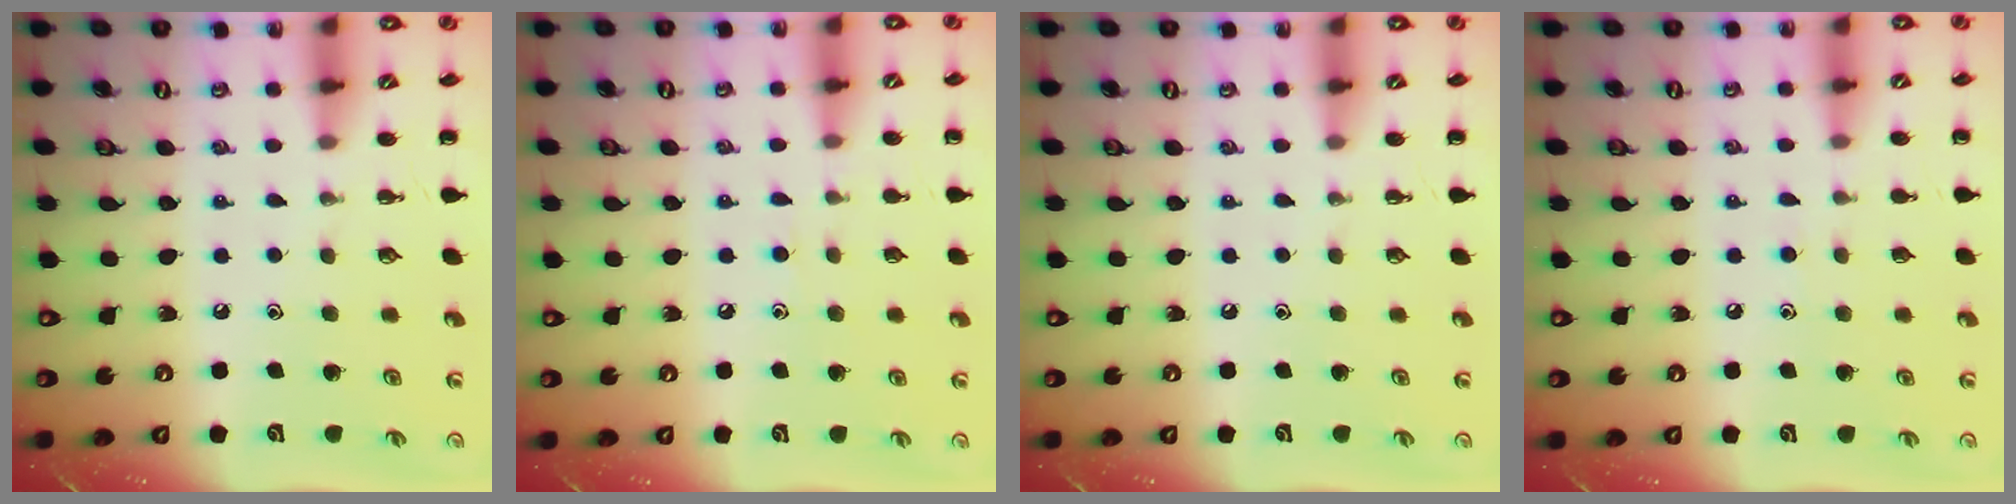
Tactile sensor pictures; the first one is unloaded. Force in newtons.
{"total": 5.8, "press": 5.4, "slide": 2.1}
{"total": 0.0}
{"total": 3.5, "press": 3.2, "slide": 1.5}